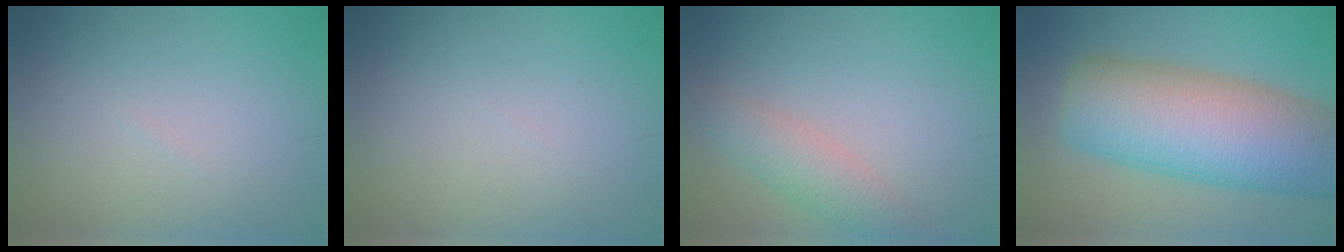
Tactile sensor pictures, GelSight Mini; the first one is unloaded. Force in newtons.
{"total": 0.0}
{"total": 3.0, "press": 3.0, "slide": 0.1}
{"total": 12.1, "press": 12.1, "slide": 0.4}